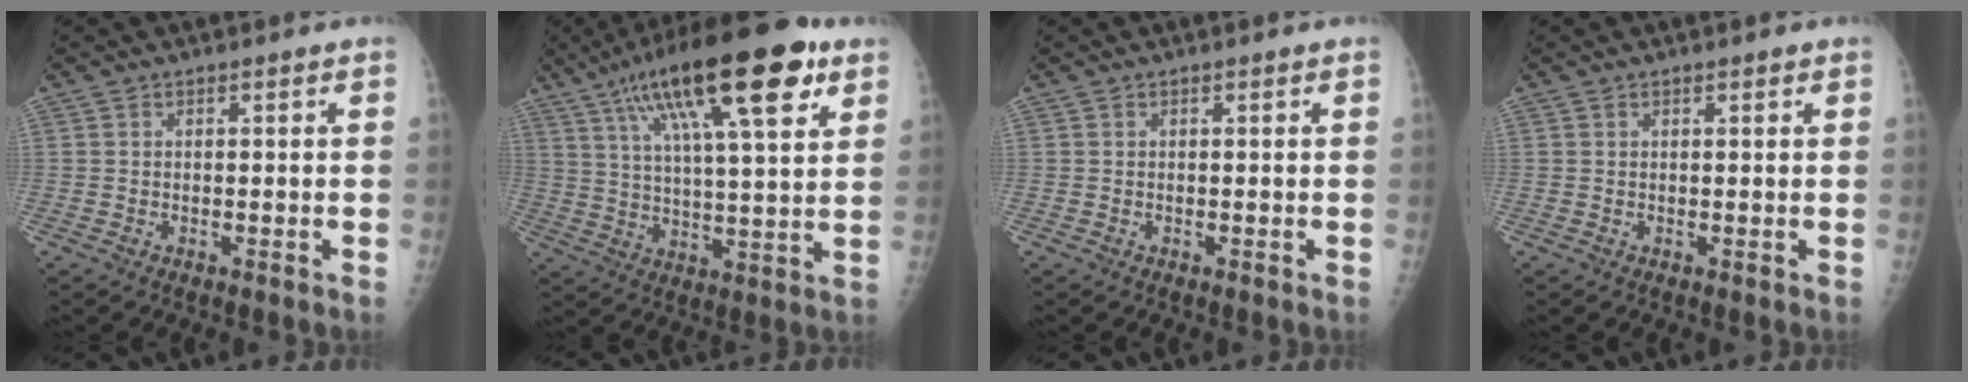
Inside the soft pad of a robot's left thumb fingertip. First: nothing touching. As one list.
[{"total": 23.3, "force": [12.0, 6.5, 18.9], "torque": [-0.300, -0.007, 0.194]}, {"total": 0.0}, {"total": 0.5, "force": [0.4, 0.2, 0.2], "torque": [0.001, -0.001, 0.006]}]